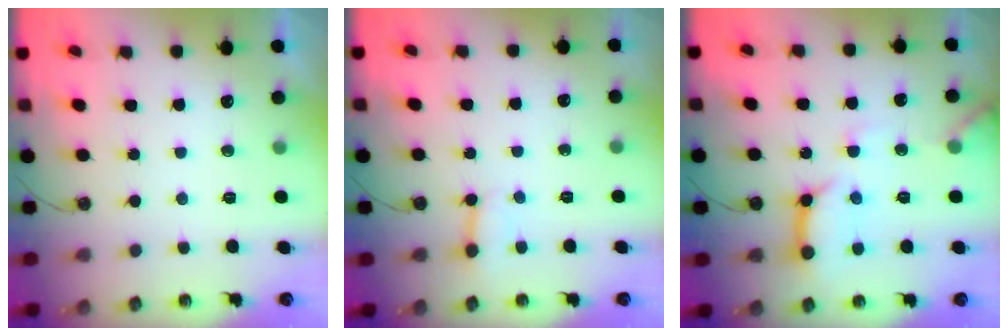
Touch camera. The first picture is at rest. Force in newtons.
{"total": 4.7, "press": 4.7, "slide": 0.4}
{"total": 13.4, "press": 13.4, "slide": 1.3}